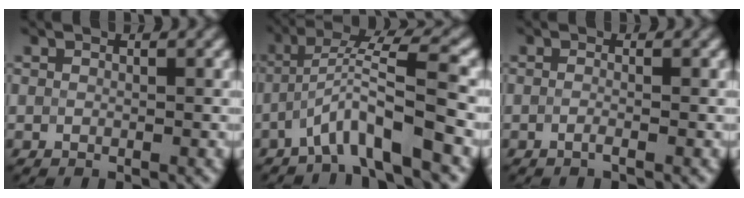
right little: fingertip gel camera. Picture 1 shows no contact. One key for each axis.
{"total": 5.8, "fx": -2.7, "fy": 0.6, "fz": 5.0, "tx": -0.089, "ty": 0.020, "tz": -0.052}
{"total": 1.0, "fx": -0.4, "fy": 0.3, "fz": 0.9, "tx": -0.012, "ty": -0.006, "tz": -0.011}